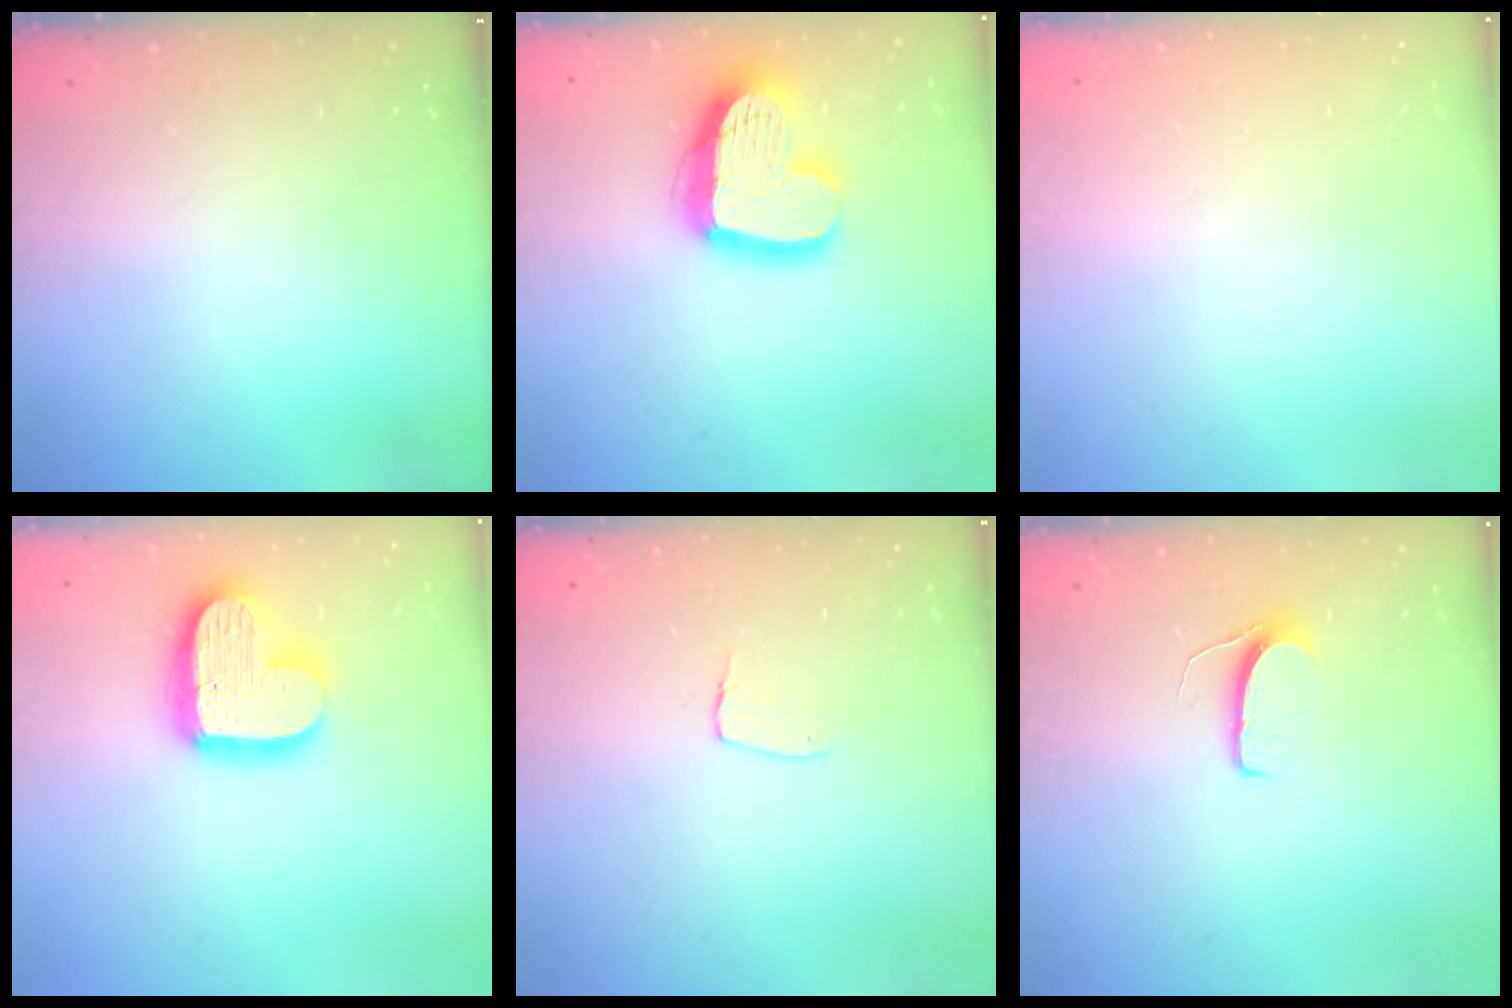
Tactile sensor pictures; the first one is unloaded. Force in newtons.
{"total": 17.4, "press": 17.3, "slide": 1.5}
{"total": 0.0}
{"total": 17.1, "press": 17.1, "slide": 1.4}
{"total": 4.6, "press": 4.6, "slide": 0.3}
{"total": 6.4, "press": 6.4, "slide": 0.6}